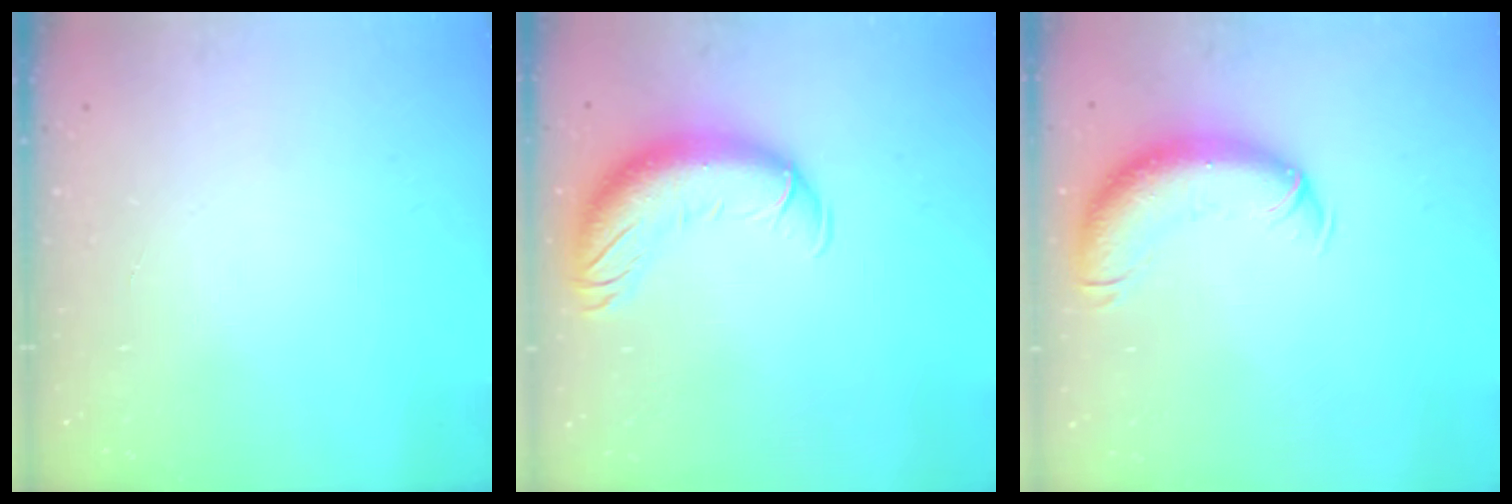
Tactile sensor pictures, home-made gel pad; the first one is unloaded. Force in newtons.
{"total": 14.0, "press": 13.6, "slide": 3.3}
{"total": 12.5, "press": 12.2, "slide": 3.0}